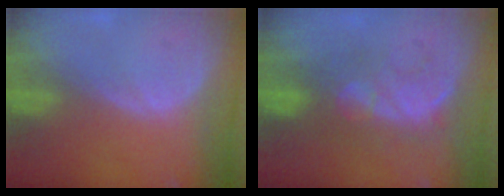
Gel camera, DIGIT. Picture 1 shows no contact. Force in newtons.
{"total": 8.1, "press": 7.7, "slide": 2.5}